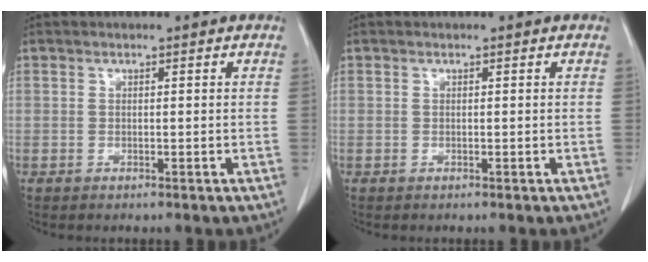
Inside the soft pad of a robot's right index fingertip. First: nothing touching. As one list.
[{"total": 0.0}]